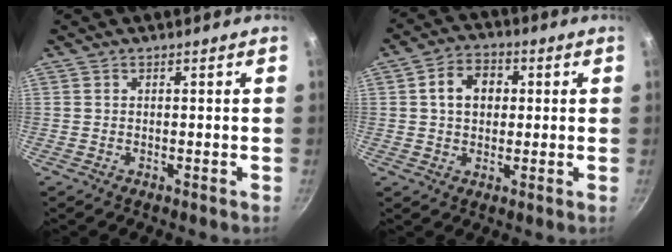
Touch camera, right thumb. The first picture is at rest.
{"total": 7.5, "force": [1.2, 5.8, 4.7], "torque": [-0.054, 0.012, 0.012]}